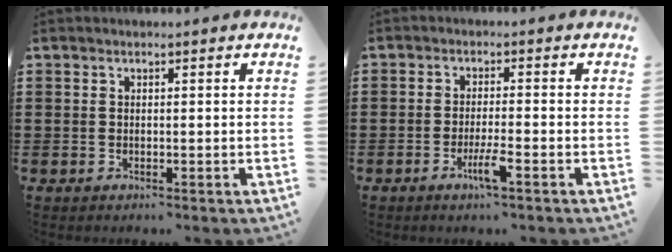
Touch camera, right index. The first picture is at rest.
{"total": 3.9, "force": [-2.1, 0.1, 3.3], "torque": [-0.068, -0.011, -0.040]}